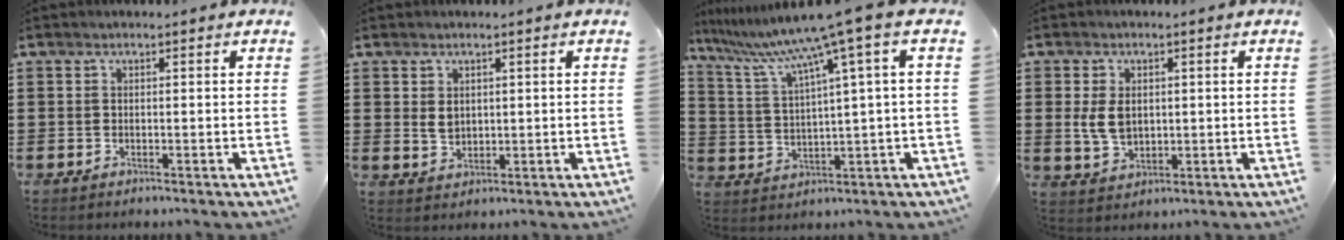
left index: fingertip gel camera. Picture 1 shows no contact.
{"total": 3.0, "force": [1.2, 2.2, 1.8], "torque": [-0.031, 0.004, 0.019]}
{"total": 9.4, "force": [5.9, -0.9, 7.3], "torque": [-0.170, -0.042, 0.088]}
{"total": 4.7, "force": [0.4, 3.3, 3.4], "torque": [-0.086, 0.005, 0.004]}